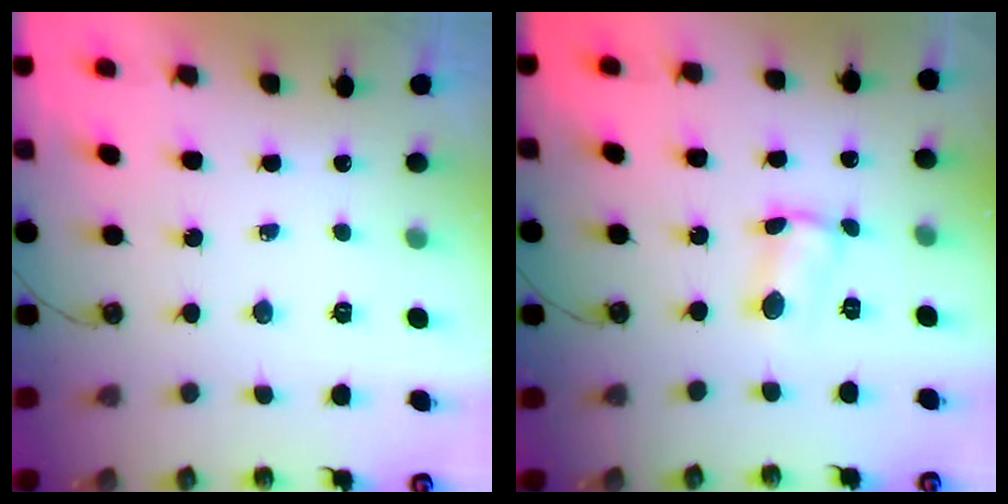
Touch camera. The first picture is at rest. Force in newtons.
{"total": 2.1, "press": 2.1, "slide": 0.2}